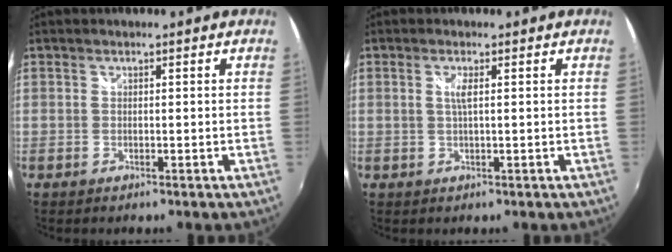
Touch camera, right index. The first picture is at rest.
{"total": 1.7, "force": [0.4, -0.1, 1.7], "torque": [-0.032, -0.001, 0.005]}